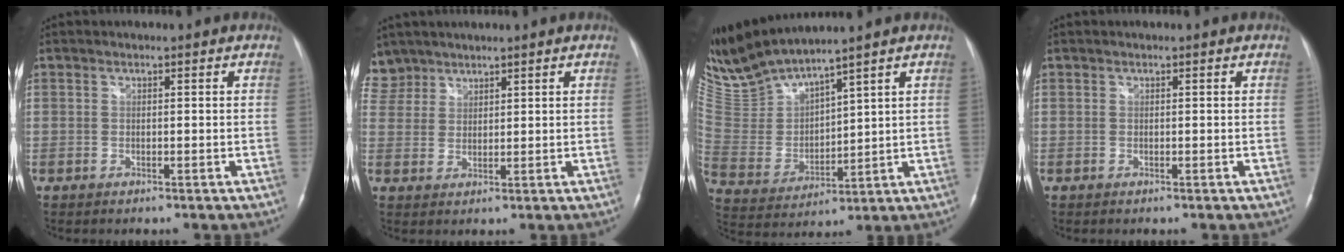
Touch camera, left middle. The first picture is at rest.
{"total": 5.1, "force": [4.2, 2.8, -0.5], "torque": [0.014, 0.009, 0.087]}
{"total": 10.2, "force": [9.7, -0.4, 3.1], "torque": [-0.090, -0.004, 0.211]}
{"total": 0.0}